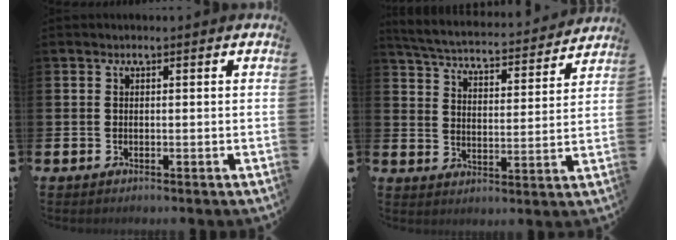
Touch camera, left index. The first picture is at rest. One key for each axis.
{"total": 5.0, "fx": 4.9, "fy": 0.7, "fz": 1.1, "tx": -0.048, "ty": -0.042, "tz": 0.078}